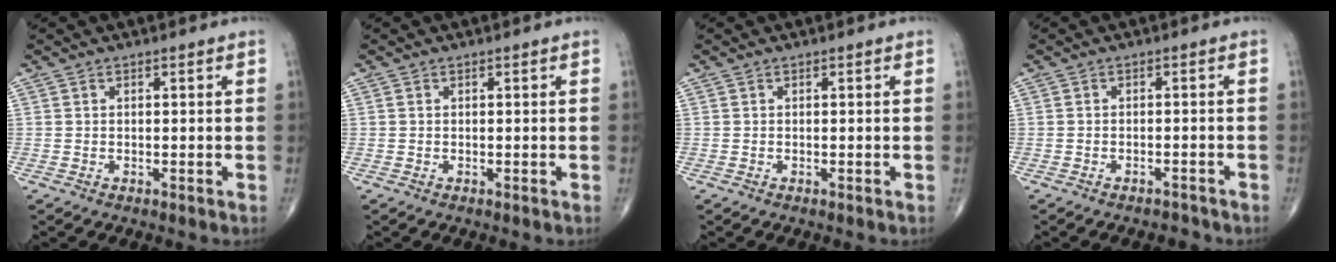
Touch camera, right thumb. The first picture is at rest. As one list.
[{"total": 0.0}, {"total": 0.0}, {"total": 2.4, "force": [-2.2, 0.9, 0.4], "torque": [-0.011, 0.013, -0.027]}]